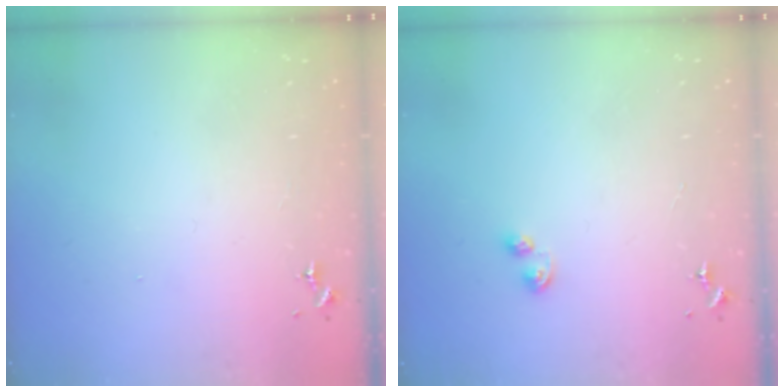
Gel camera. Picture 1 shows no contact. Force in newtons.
{"total": 3.8, "press": 3.8, "slide": 0.4}